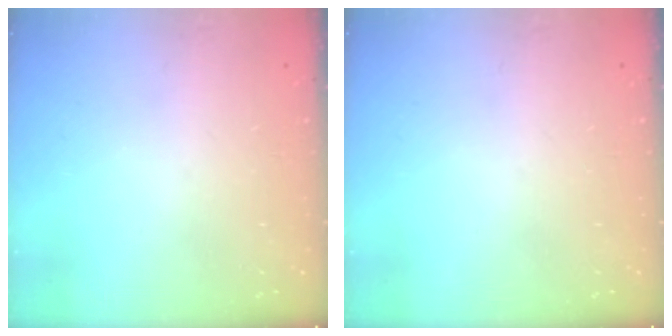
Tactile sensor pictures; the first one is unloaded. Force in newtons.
{"total": 0.0}